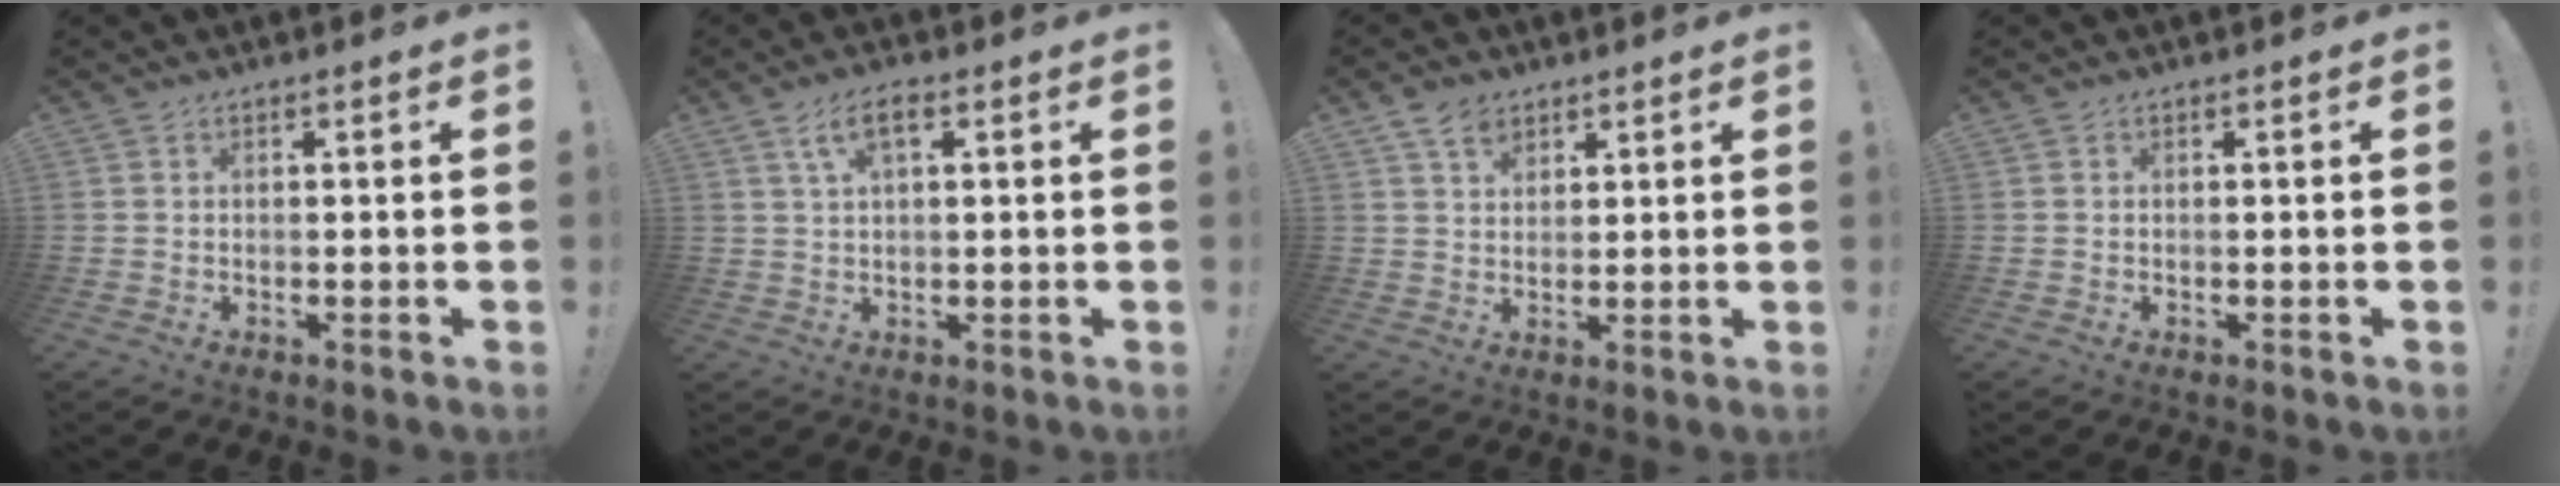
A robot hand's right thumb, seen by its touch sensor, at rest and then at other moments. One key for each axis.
{"total": 6.2, "fx": 2.6, "fy": 2.6, "fz": 5.0, "tx": -0.086, "ty": 0.004, "tz": 0.046}
{"total": 5.9, "fx": 3.7, "fy": 3.9, "fz": 2.3, "tx": -0.039, "ty": -0.011, "tz": 0.070}
{"total": 0.0}